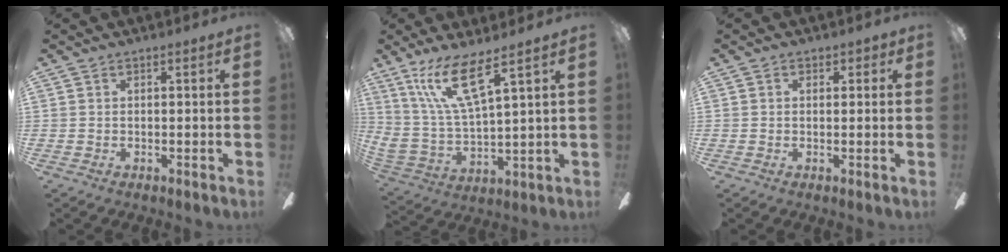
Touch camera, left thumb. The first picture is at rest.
{"total": 15.4, "force": [9.2, 3.8, 11.8], "torque": [-0.256, -0.032, 0.159]}
{"total": 1.4, "force": [0.1, 1.1, 0.8], "torque": [0.000, 0.000, -0.002]}